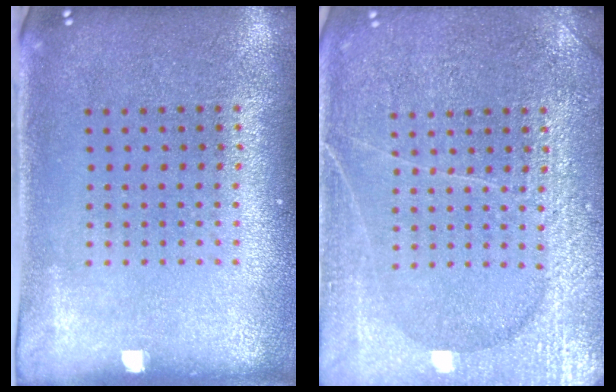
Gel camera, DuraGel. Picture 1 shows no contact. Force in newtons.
{"total": 5.8, "press": 5.7, "slide": 0.8}